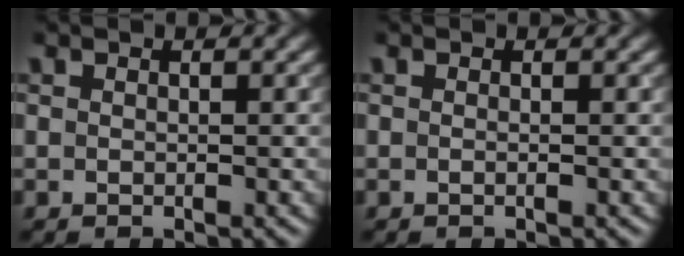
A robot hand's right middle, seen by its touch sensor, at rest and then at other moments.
{"total": 0.5, "force": [-0.1, 0.1, 0.5], "torque": [-0.009, -0.006, -0.006]}